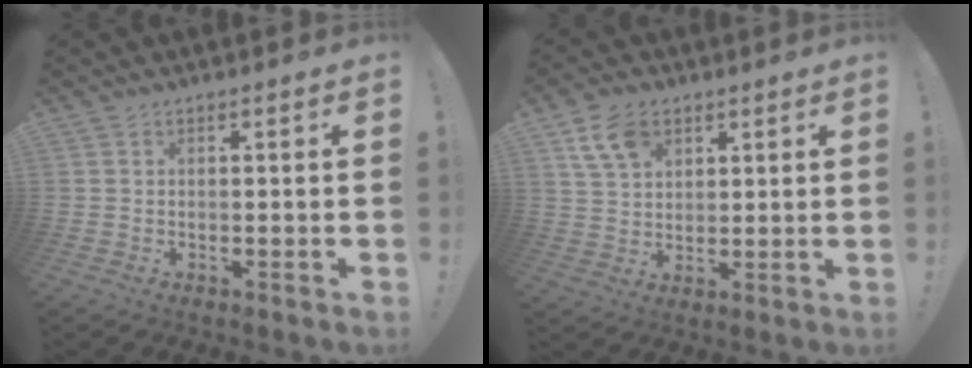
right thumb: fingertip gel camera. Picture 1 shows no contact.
{"total": 9.6, "force": [4.9, 6.4, 5.2], "torque": [-0.094, -0.006, 0.099]}